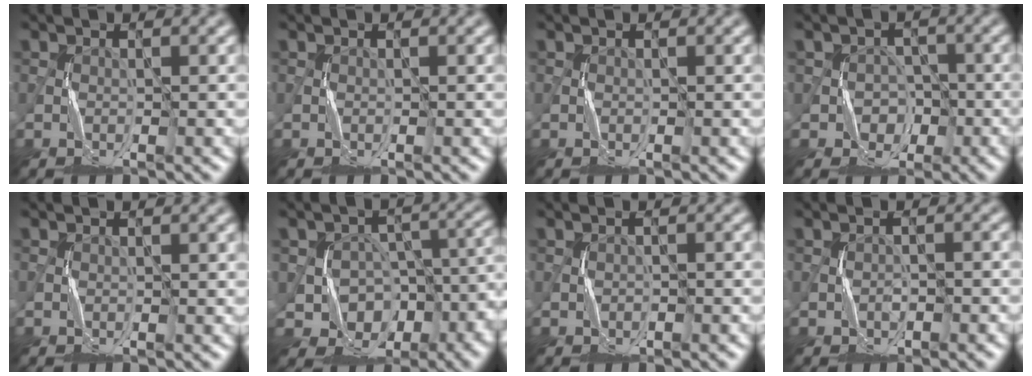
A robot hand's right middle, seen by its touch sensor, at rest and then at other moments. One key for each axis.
{"total": 0.0}
{"total": 0.0}
{"total": 3.6, "fx": -1.2, "fy": 3.3, "fz": 0.9, "tx": 0.011, "ty": 0.009, "tz": -0.032}
{"total": 0.0}
{"total": 9.6, "fx": -3.4, "fy": 7.4, "fz": 5.1, "tx": -0.052, "ty": -0.005, "tz": -0.055}
{"total": 0.8, "fx": -0.4, "fy": 0.5, "fz": 0.4, "tx": -0.007, "ty": 0.004, "tz": -0.005}
{"total": 1.1, "fx": -0.6, "fy": 0.7, "fz": 0.6, "tx": -0.010, "ty": 0.008, "tz": -0.010}